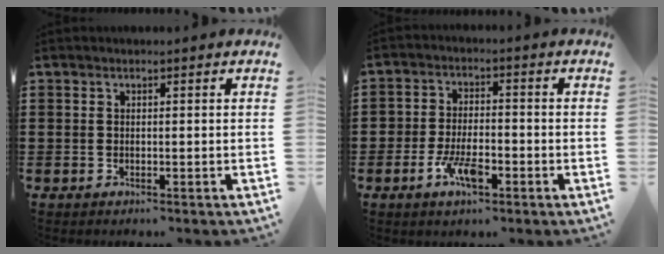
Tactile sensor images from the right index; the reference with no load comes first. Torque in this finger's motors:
{"motor_torque": [0.99, 1.15, 0.06, -0.01]}